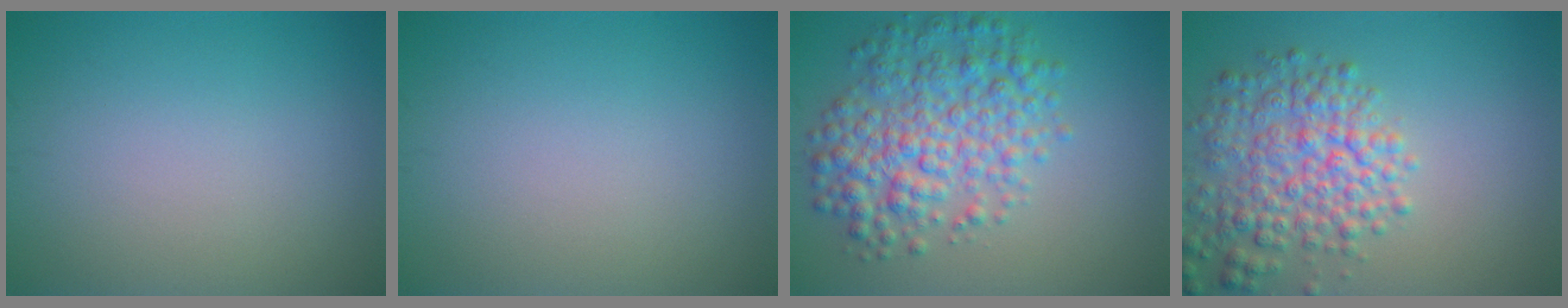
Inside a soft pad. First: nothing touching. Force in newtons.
{"total": 0.0}
{"total": 6.5, "press": 6.5, "slide": 0.1}
{"total": 5.8, "press": 5.8, "slide": 0.3}